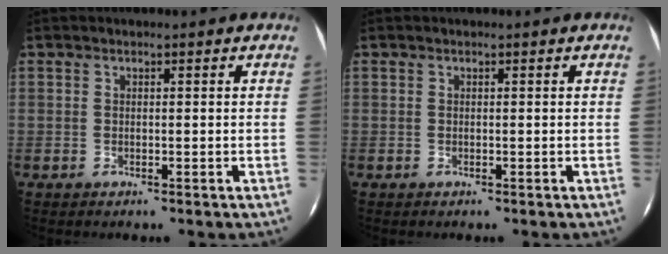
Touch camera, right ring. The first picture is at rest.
{"total": 0.0}